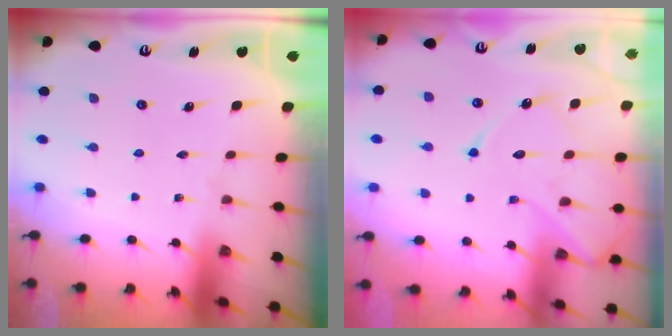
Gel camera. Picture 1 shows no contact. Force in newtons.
{"total": 14.0, "press": 13.9, "slide": 1.3}